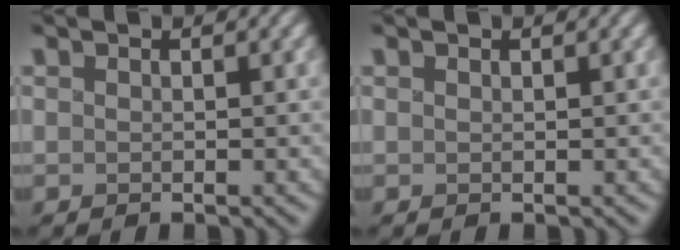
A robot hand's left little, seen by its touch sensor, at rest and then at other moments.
{"total": 0.0}